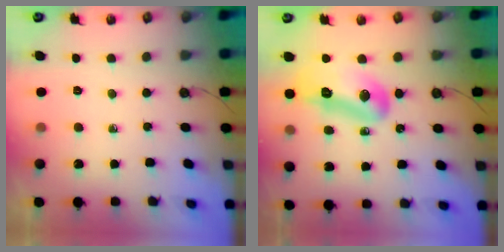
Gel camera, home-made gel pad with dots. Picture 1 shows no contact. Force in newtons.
{"total": 13.5, "press": 13.3, "slide": 2.1}